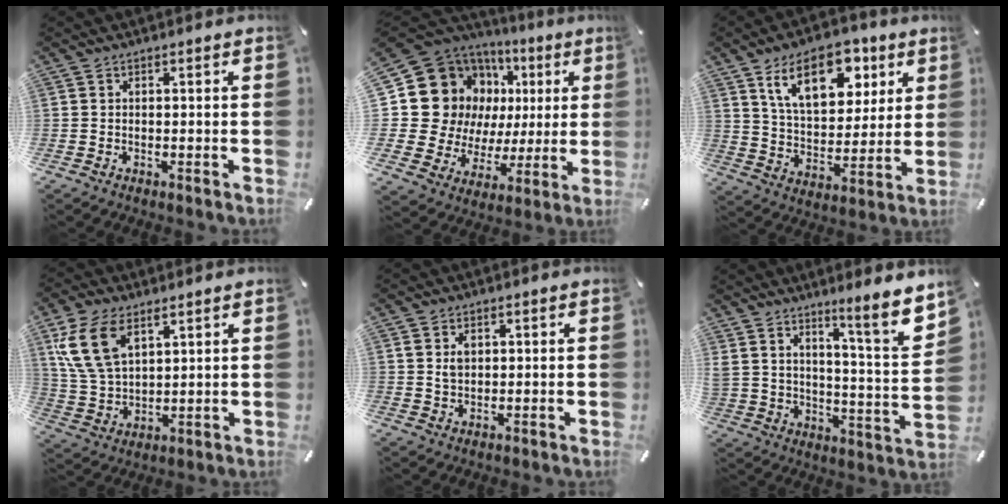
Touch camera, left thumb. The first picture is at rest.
{"total": 19.0, "force": [6.0, 16.0, 8.3], "torque": [-0.140, -0.049, 0.138]}
{"total": 16.9, "force": [9.1, 9.9, 10.3], "torque": [-0.165, -0.027, 0.158]}
{"total": 11.8, "force": [6.0, 7.0, 7.3], "torque": [-0.190, -0.014, 0.110]}
{"total": 2.9, "force": [0.9, 2.1, 1.8], "torque": [-0.032, 0.003, 0.013]}
{"total": 11.6, "force": [9.4, 1.9, 6.4], "torque": [-0.100, -0.089, 0.155]}